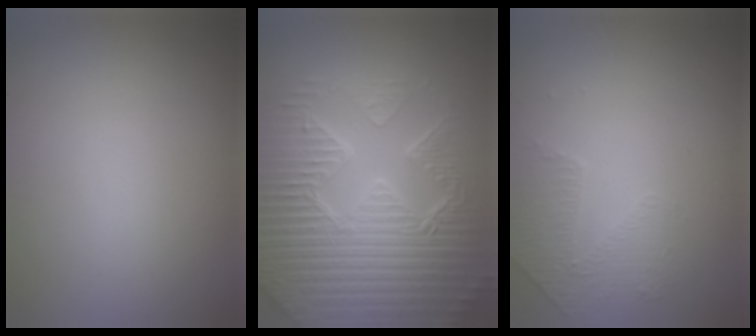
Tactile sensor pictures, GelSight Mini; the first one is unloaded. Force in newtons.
{"total": 8.7, "press": 6.5, "slide": 5.8}
{"total": 1.4, "press": 0.9, "slide": 1.1}